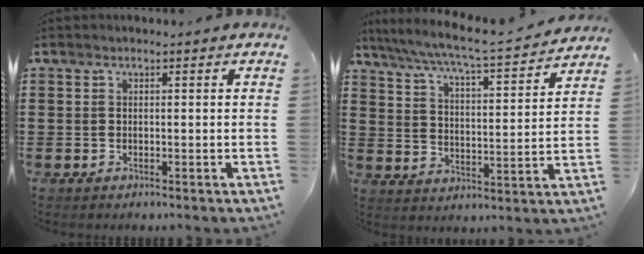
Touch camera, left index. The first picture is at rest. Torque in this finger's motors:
{"motor_torque": [1.60, -0.53, 0.35, 0.12]}